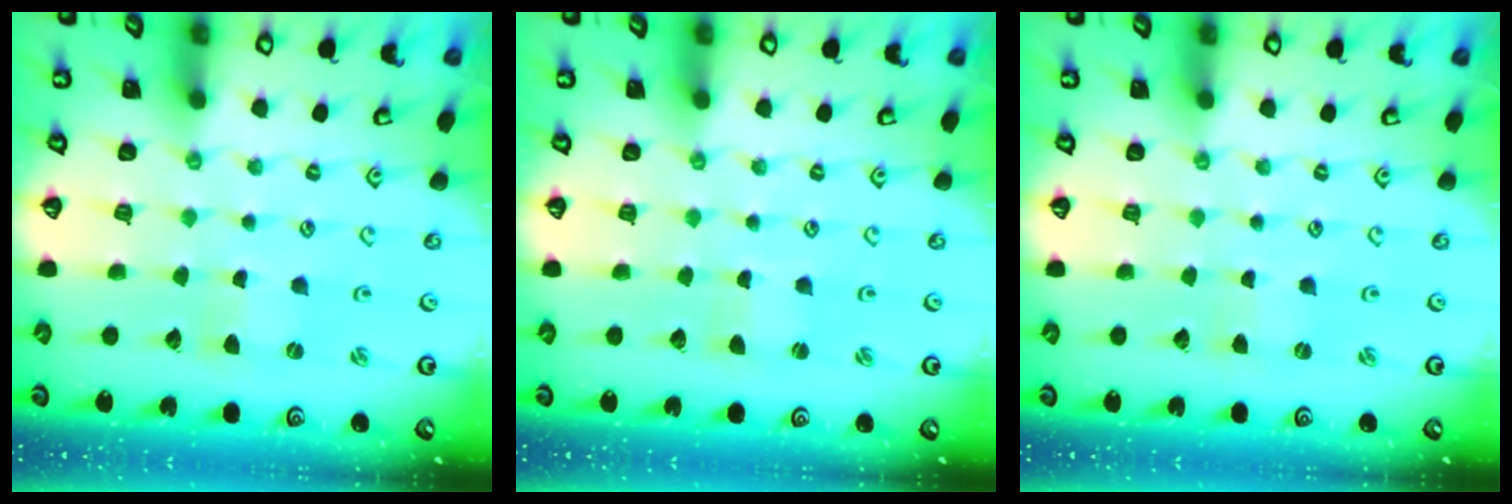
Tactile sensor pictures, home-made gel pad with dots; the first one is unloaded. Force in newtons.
{"total": 0.8, "press": 0.8, "slide": 0.0}
{"total": 0.9, "press": 0.9, "slide": 0.2}